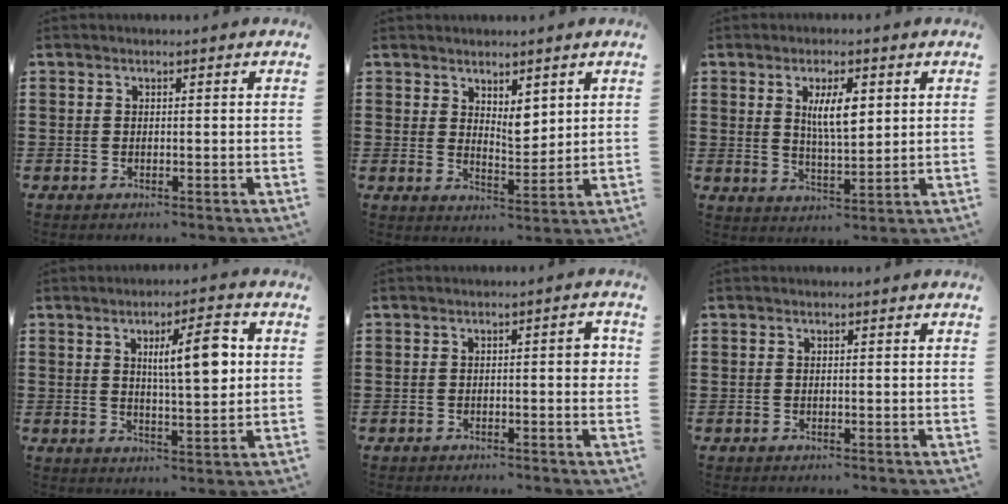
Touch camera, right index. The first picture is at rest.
{"total": 4.8, "force": [3.1, 2.4, 2.8], "torque": [-0.046, -0.010, 0.054]}
{"total": 6.3, "force": [1.9, 2.0, 5.7], "torque": [-0.109, 0.002, 0.030]}
{"total": 8.6, "force": [2.2, 2.2, 8.0], "torque": [-0.132, -0.001, 0.030]}
{"total": 2.6, "force": [-0.3, 0.6, 2.5], "torque": [-0.035, 0.000, -0.009]}
{"total": 0.0}